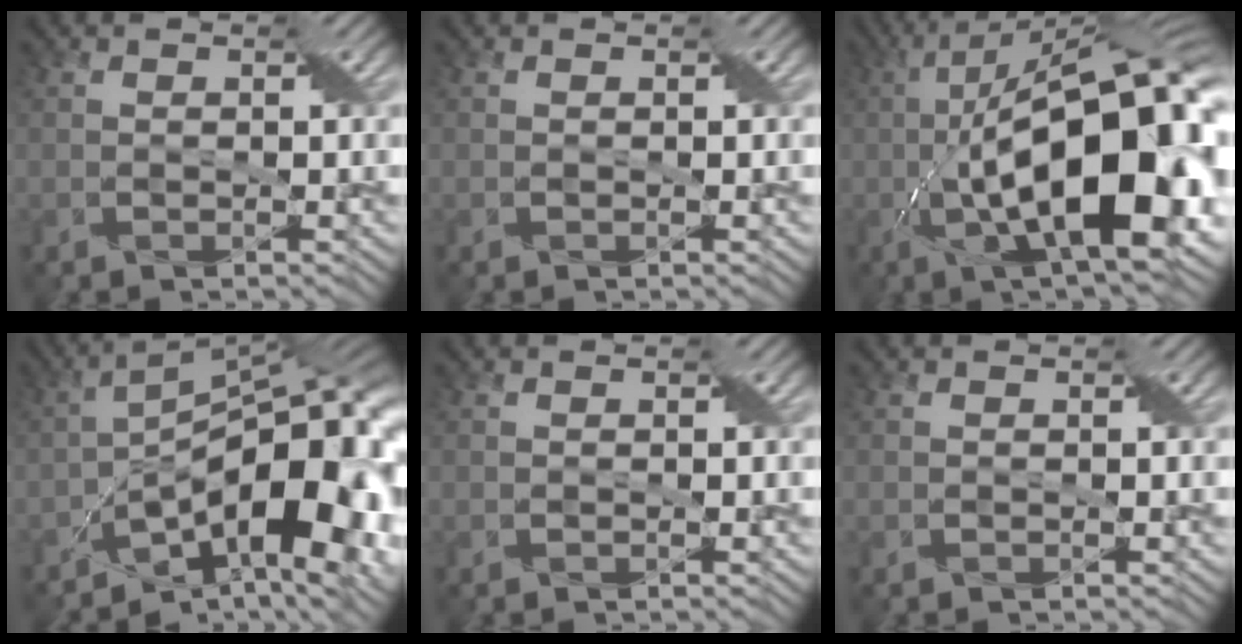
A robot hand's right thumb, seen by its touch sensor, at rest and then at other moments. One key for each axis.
{"total": 0.0}
{"total": 20.8, "fx": -3.3, "fy": 8.0, "fz": 18.9, "tx": -0.315, "ty": 0.017, "tz": -0.060}
{"total": 17.2, "fx": -6.7, "fy": 6.5, "fz": 14.4, "tx": -0.196, "ty": 0.009, "tz": -0.128}
{"total": 0.0}
{"total": 0.0}